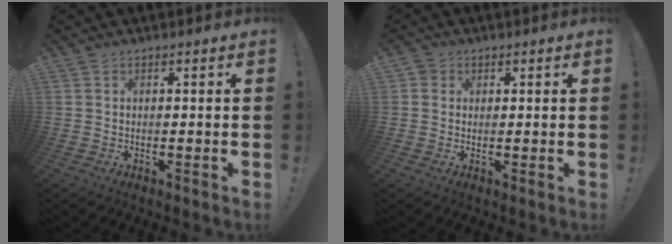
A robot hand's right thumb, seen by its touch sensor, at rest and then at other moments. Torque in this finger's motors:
{"motor_torque": [0.01, 0.11, 0.19, -0.04, 0.01]}